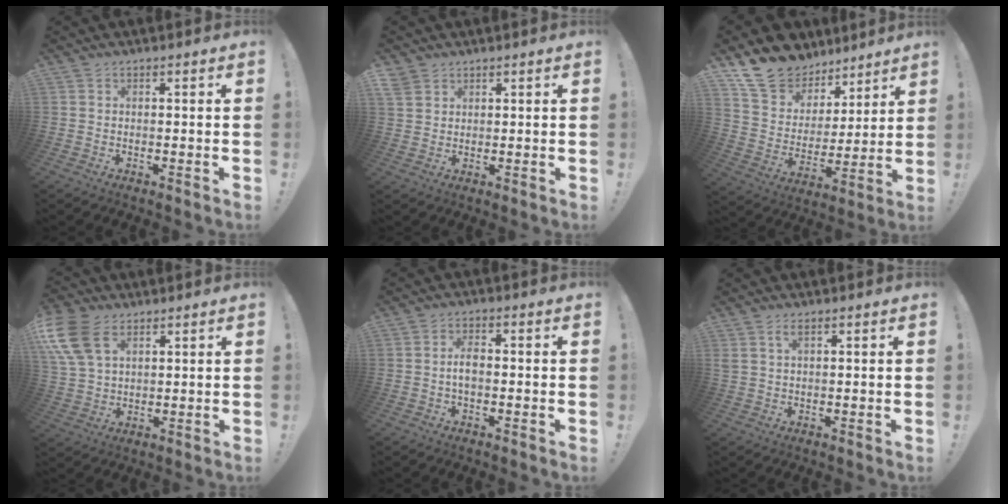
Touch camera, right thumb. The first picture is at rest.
{"total": 3.3, "force": [2.5, 2.0, 0.7], "torque": [-0.014, -0.014, 0.048]}
{"total": 14.7, "force": [11.1, 9.0, 3.6], "torque": [-0.075, -0.078, 0.213]}
{"total": 12.7, "force": [5.8, 7.6, 8.4], "torque": [-0.173, -0.020, 0.110]}
{"total": 4.0, "force": [-0.7, 1.8, 3.5], "torque": [-0.076, 0.009, -0.013]}
{"total": 2.4, "force": [1.2, 0.8, 1.9], "torque": [-0.039, 0.000, 0.021]}